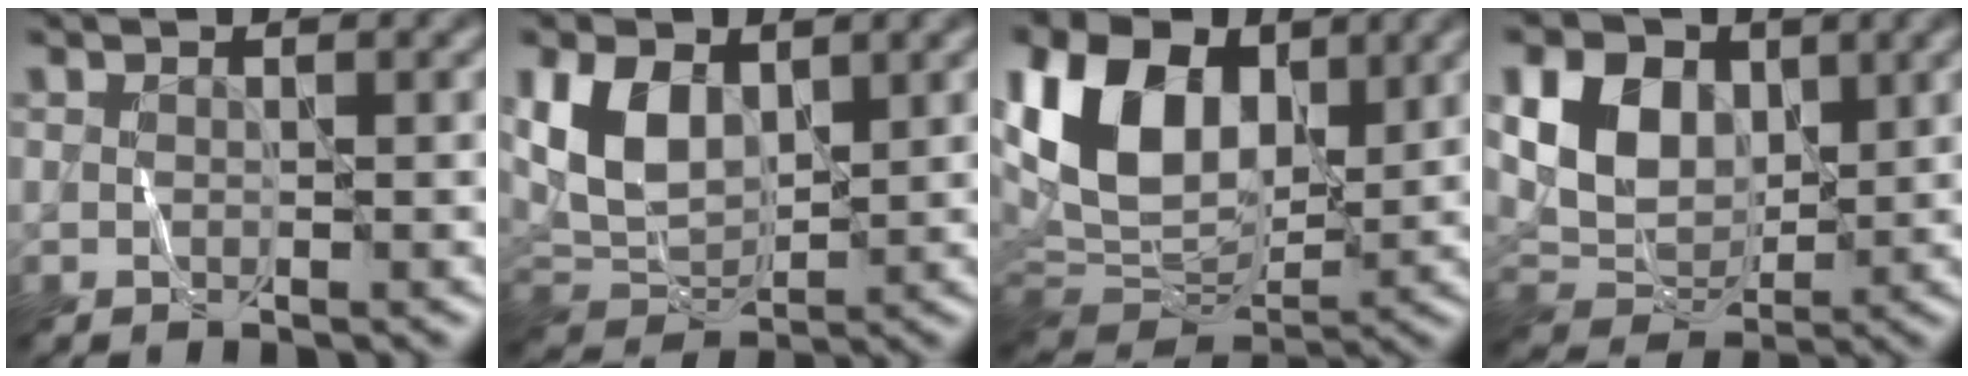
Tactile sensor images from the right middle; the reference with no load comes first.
{"total": 6.0, "force": [2.0, 3.8, 4.1], "torque": [-0.090, -0.003, 0.039]}
{"total": 12.8, "force": [4.0, 8.5, 8.8], "torque": [-0.194, 0.019, 0.068]}
{"total": 6.9, "force": [2.1, 5.0, 4.3], "torque": [-0.089, -0.003, 0.036]}